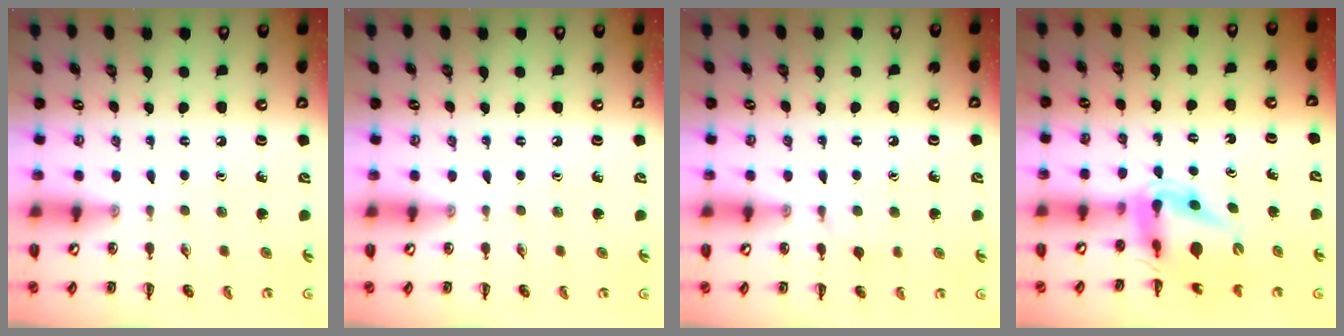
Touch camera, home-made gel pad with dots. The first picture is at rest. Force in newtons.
{"total": 0.0}
{"total": 5.4, "press": 4.9, "slide": 2.1}
{"total": 10.6, "press": 10.1, "slide": 3.2}